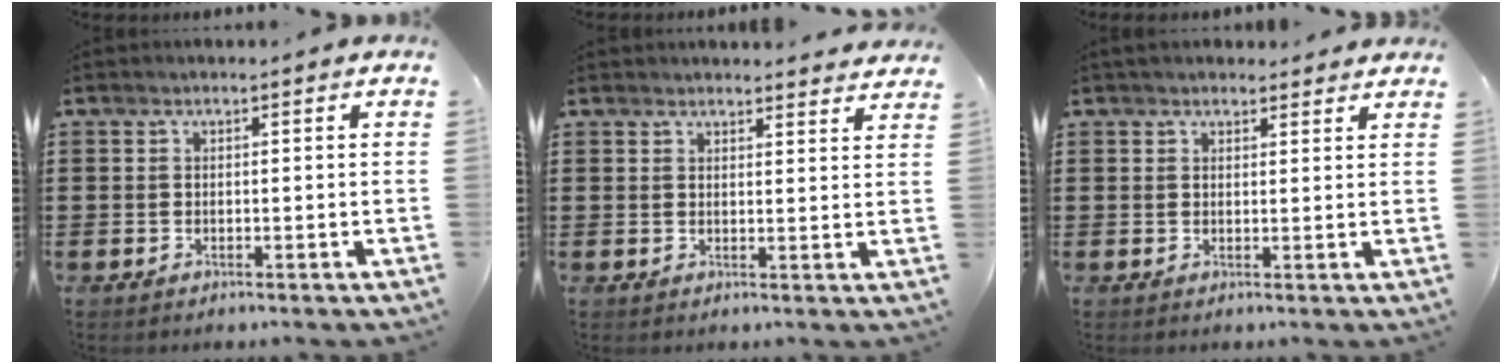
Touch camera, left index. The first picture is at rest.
{"total": 2.4, "force": [2.4, 0.1, 0.0], "torque": [0.001, -0.010, 0.044]}
{"total": 2.3, "force": [2.1, 0.6, 0.5], "torque": [-0.013, 0.001, 0.041]}